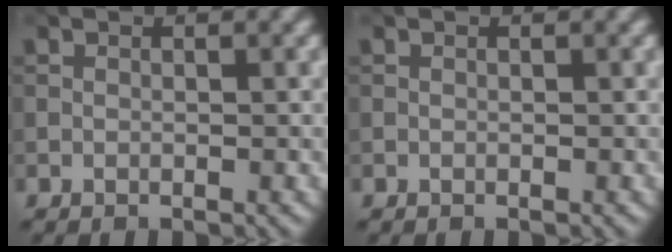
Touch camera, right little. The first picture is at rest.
{"total": 0.0}